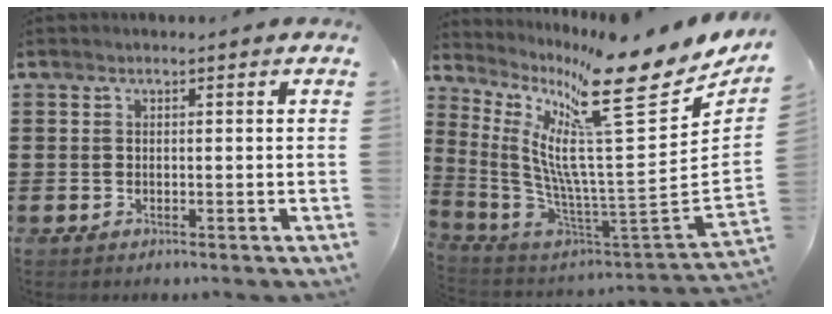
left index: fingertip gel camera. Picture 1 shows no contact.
{"total": 18.5, "force": [10.4, 3.3, 15.0], "torque": [-0.305, -0.084, 0.160]}